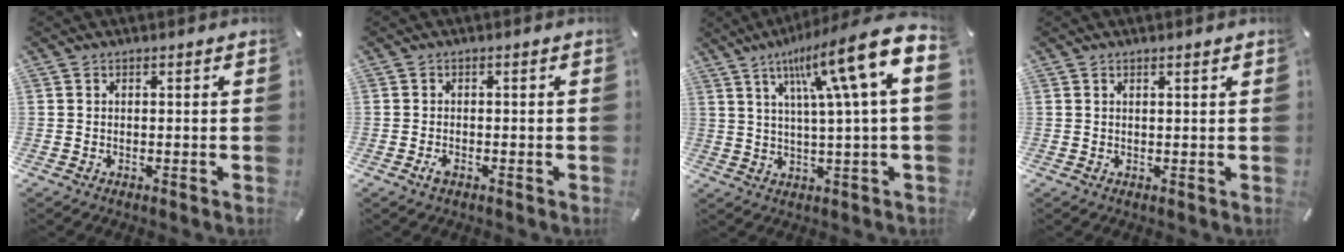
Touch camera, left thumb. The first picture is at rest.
{"total": 1.6, "force": [-1.0, 0.9, 0.9], "torque": [-0.025, 0.000, -0.020]}
{"total": 17.2, "force": [6.9, 2.1, 15.7], "torque": [-0.261, -0.029, 0.096]}
{"total": 1.0, "force": [0.6, 0.0, 0.7], "torque": [-0.014, -0.001, 0.011]}